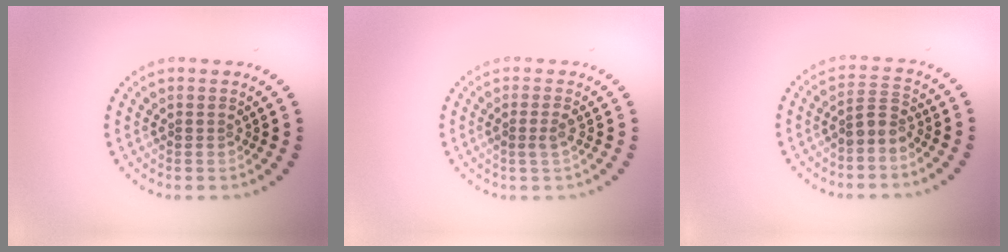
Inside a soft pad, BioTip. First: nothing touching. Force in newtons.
{"total": 1.1, "press": 0.8, "slide": 0.8}
{"total": 1.9, "press": 1.6, "slide": 1.1}